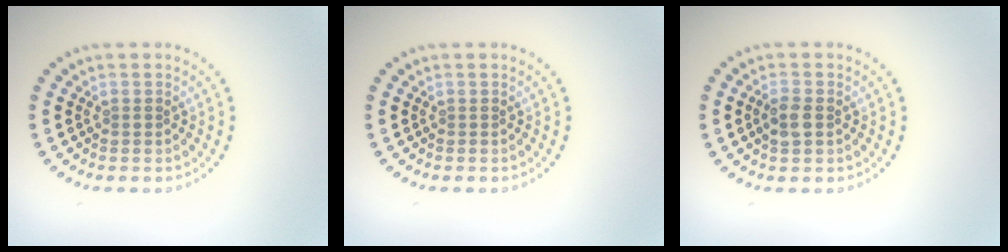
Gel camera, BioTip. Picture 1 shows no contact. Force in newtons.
{"total": 0.0}
{"total": 1.9, "press": 1.9, "slide": 0.3}